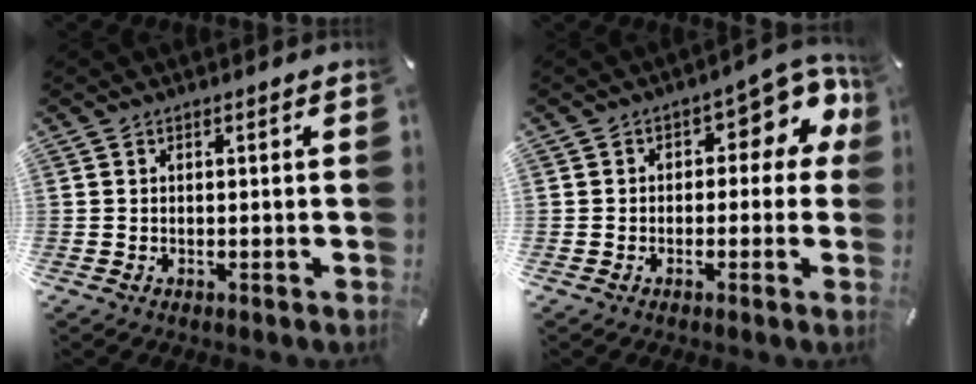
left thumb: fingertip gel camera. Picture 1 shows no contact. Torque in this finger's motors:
{"motor_torque": [0.25, 0.15, 0.28, 0.17, 0.04]}